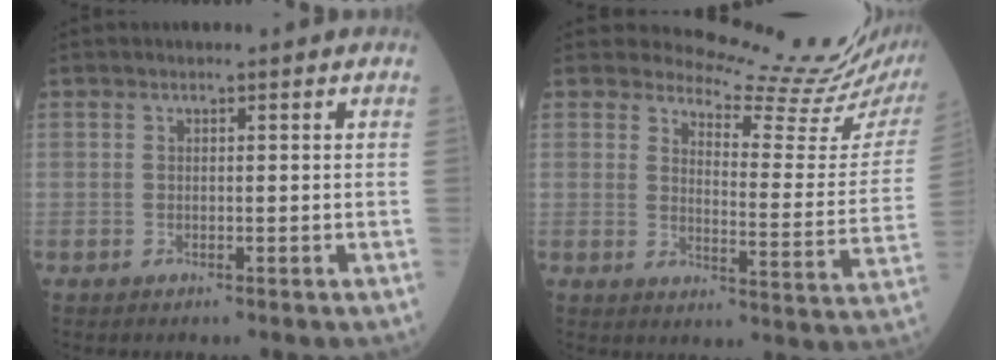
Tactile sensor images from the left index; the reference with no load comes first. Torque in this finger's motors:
{"motor_torque": [0.94, -1.20, 0.28, 0.01]}